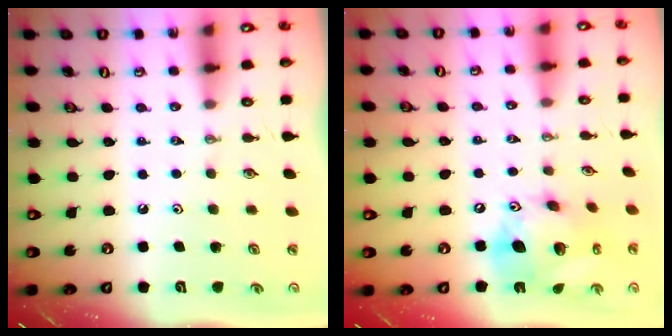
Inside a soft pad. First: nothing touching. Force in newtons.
{"total": 17.6, "press": 17.3, "slide": 3.2}